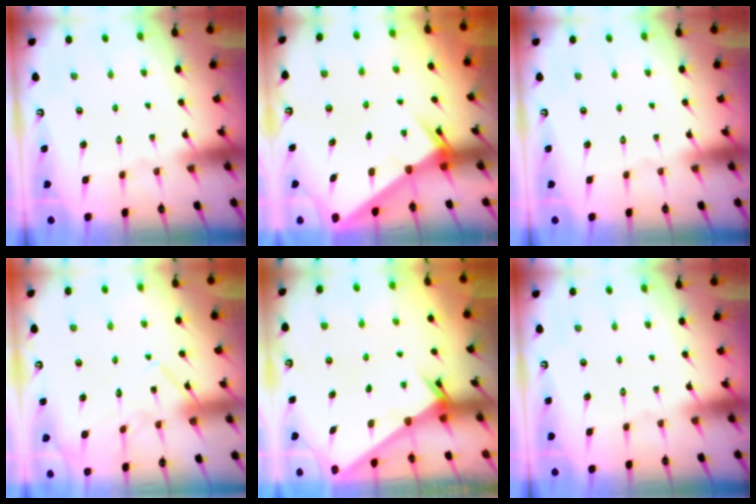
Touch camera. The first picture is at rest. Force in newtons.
{"total": 3.8, "press": 3.8, "slide": 0.4}
{"total": 0.0}
{"total": 12.4, "press": 12.4, "slide": 0.3}
{"total": 2.4, "press": 2.4, "slide": 0.2}
{"total": 0.0}